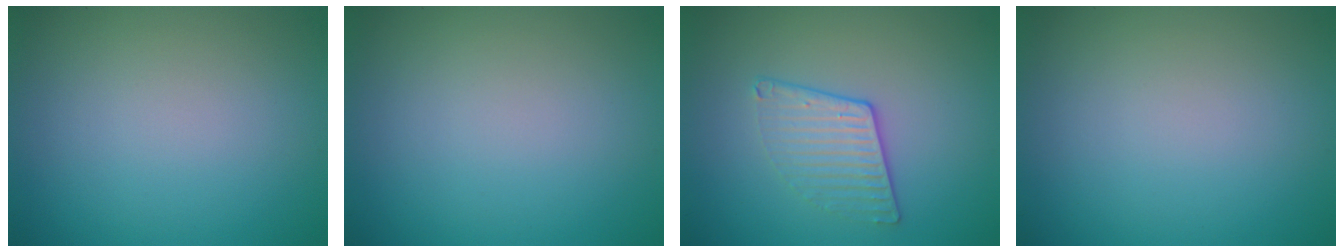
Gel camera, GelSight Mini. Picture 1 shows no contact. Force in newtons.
{"total": 0.0}
{"total": 2.3, "press": 1.9, "slide": 1.3}
{"total": 0.0}